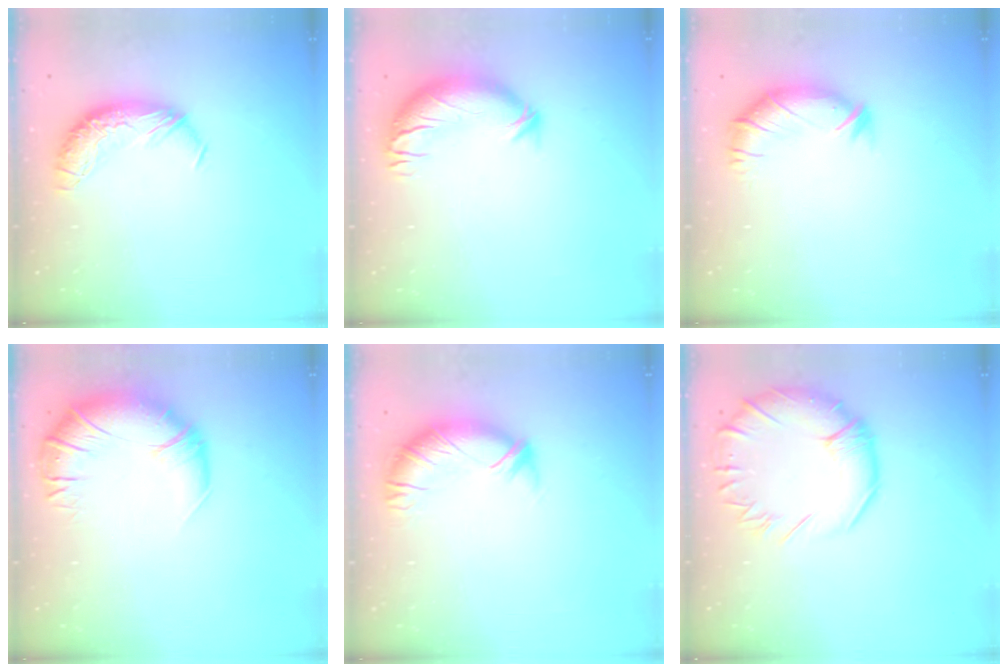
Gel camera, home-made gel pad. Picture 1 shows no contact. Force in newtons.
{"total": 3.5, "press": 2.6, "slide": 2.4}
{"total": 3.0, "press": 2.3, "slide": 2.0}
{"total": 3.9, "press": 2.0, "slide": 3.3}
{"total": 2.3, "press": 1.8, "slide": 1.4}
{"total": 5.6, "press": 5.1, "slide": 2.3}